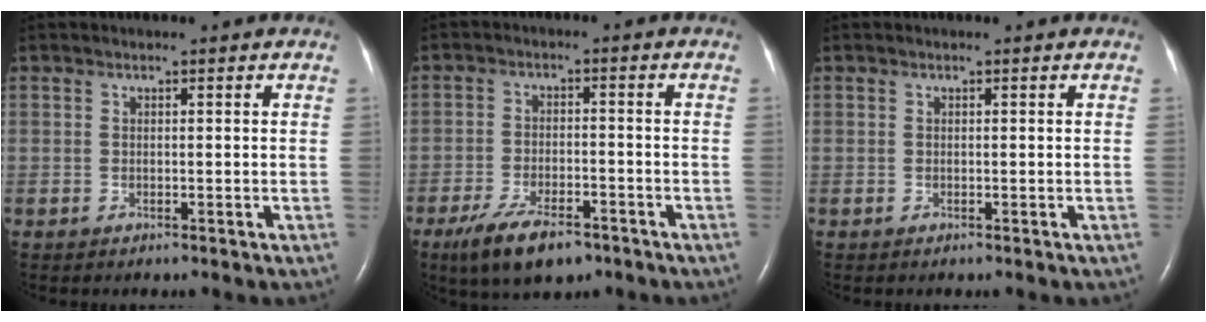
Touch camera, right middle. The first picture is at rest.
{"total": 8.5, "force": [-5.8, 3.0, 5.5], "torque": [-0.106, -0.010, -0.097]}
{"total": 0.0}